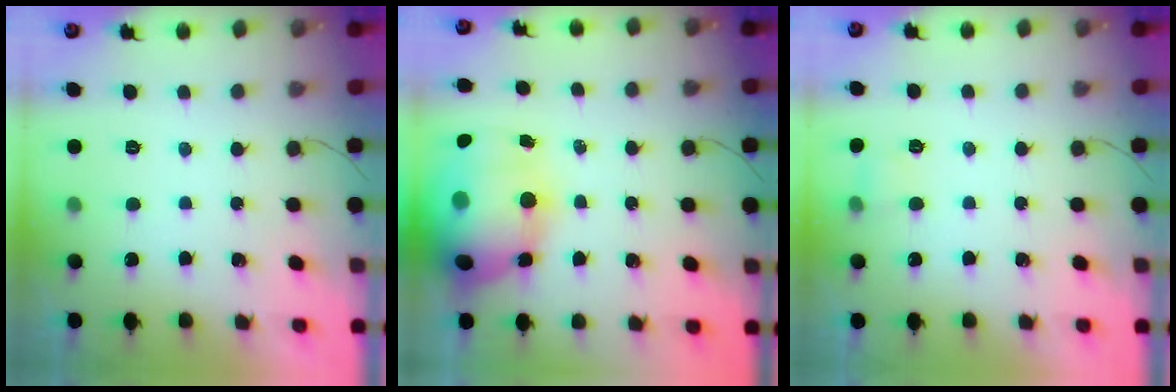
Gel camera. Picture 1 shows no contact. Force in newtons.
{"total": 23.4, "press": 22.8, "slide": 5.3}
{"total": 3.4, "press": 3.2, "slide": 1.1}